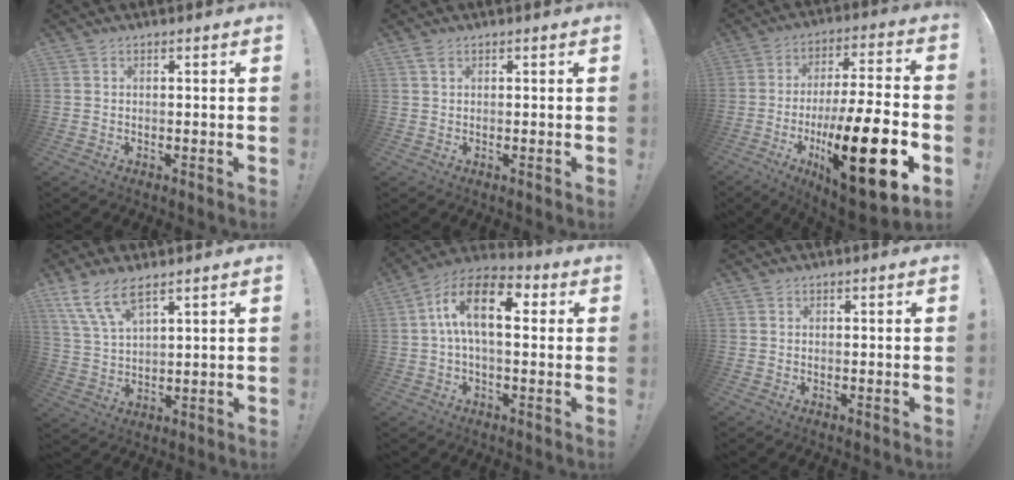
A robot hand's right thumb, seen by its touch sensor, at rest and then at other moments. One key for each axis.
{"total": 1.4, "fx": 0.7, "fy": 0.6, "fz": 1.0, "tx": -0.021, "ty": 0.003, "tz": 0.013}
{"total": 23.6, "fx": -7.5, "fy": 6.2, "fz": 21.5, "tx": -0.356, "ty": 0.038, "tz": -0.111}
{"total": 9.3, "fx": 6.4, "fy": 3.0, "fz": 6.0, "tx": -0.135, "ty": -0.018, "tz": 0.127}
{"total": 15.1, "fx": 3.1, "fy": 7.5, "fz": 12.7, "tx": -0.229, "ty": 0.007, "tz": 0.050}
{"total": 0.0}